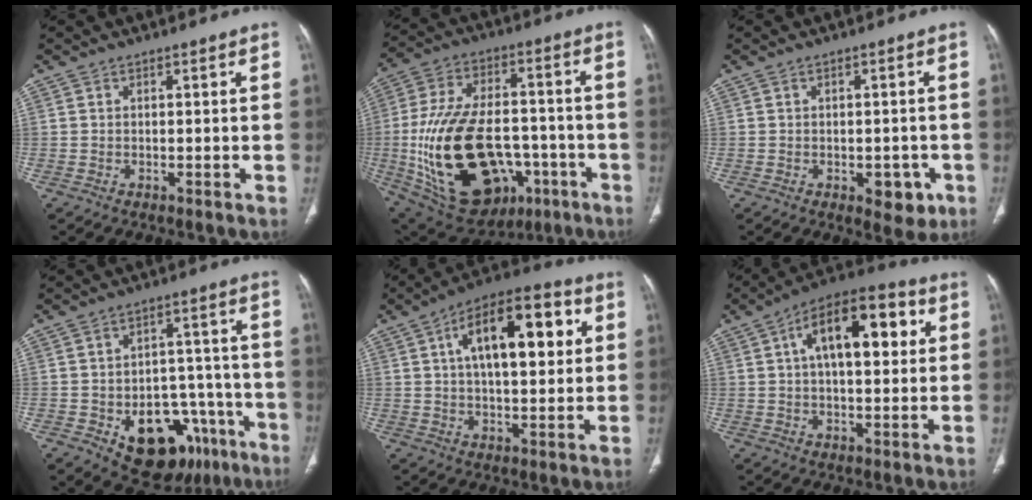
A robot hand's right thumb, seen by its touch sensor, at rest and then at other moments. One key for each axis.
{"total": 28.9, "fx": -7.3, "fy": 17.6, "fz": 21.8, "tx": -0.427, "ty": 0.015, "tz": -0.090}
{"total": 5.2, "fx": -2.0, "fy": 2.9, "fz": 3.8, "tx": -0.019, "ty": 0.003, "tz": -0.019}
{"total": 18.1, "fx": -8.8, "fy": 11.4, "fz": 11.0, "tx": -0.108, "ty": 0.062, "tz": -0.111}
{"total": 18.3, "fx": 4.9, "fy": 8.3, "fz": 15.6, "tx": -0.214, "ty": 0.016, "tz": 0.068}
{"total": 16.5, "fx": 4.1, "fy": 8.1, "fz": 13.8, "tx": -0.188, "ty": 0.028, "tz": 0.055}